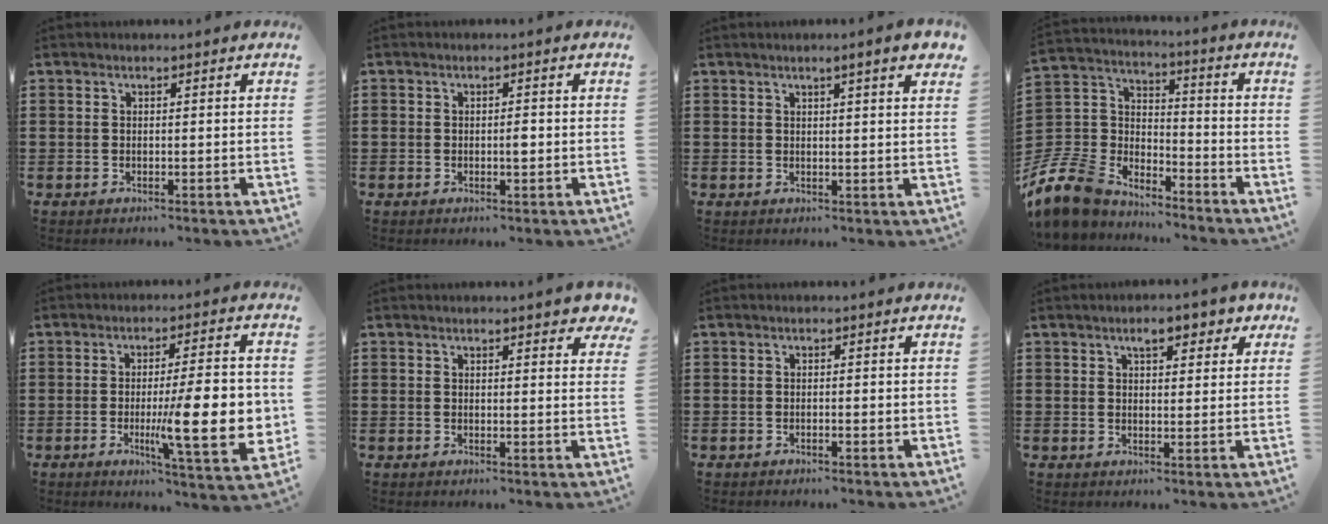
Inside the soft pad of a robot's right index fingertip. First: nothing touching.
{"total": 1.7, "force": [-0.3, 0.7, 1.5], "torque": [-0.027, 0.001, -0.007]}
{"total": 2.8, "force": [1.9, -0.1, 2.1], "torque": [-0.044, 0.002, 0.032]}
{"total": 9.5, "force": [-7.6, 5.1, 2.5], "torque": [-0.104, 0.003, -0.157]}
{"total": 14.6, "force": [-1.7, 2.9, 14.2], "torque": [-0.215, -0.019, -0.030]}
{"total": 2.3, "force": [1.9, 0.6, 1.1], "torque": [-0.017, 0.005, 0.034]}
{"total": 0.7, "force": [-0.4, 0.0, 0.6], "torque": [-0.011, -0.004, -0.006]}
{"total": 4.5, "force": [2.9, 1.7, 3.1], "torque": [-0.051, 0.005, 0.046]}